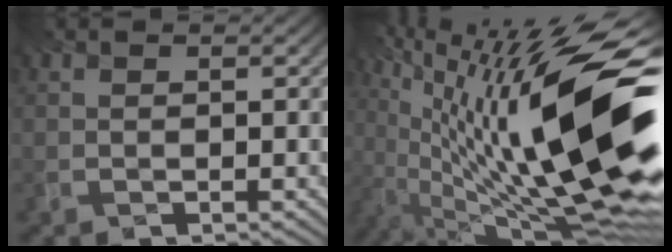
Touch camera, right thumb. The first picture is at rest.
{"total": 20.0, "force": [-0.7, 7.8, 18.5], "torque": [-0.355, -0.020, 0.001]}